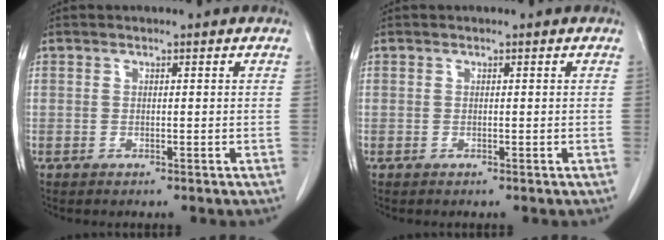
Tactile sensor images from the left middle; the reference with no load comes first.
{"total": 0.0}